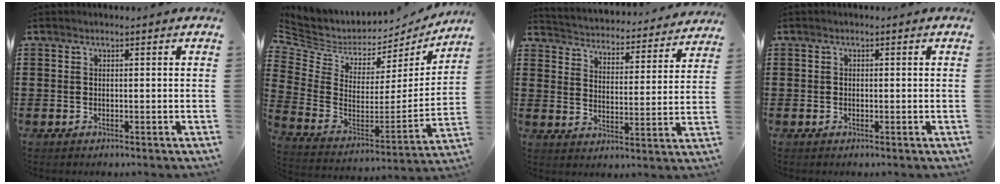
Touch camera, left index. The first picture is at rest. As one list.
[{"total": 4.1, "force": [3.2, 2.4, 0.7], "torque": [-0.043, -0.041, 0.054]}, {"total": 3.3, "force": [3.2, 0.0, -0.4], "torque": [-0.016, -0.034, 0.048]}, {"total": 0.5, "force": [-0.3, 0.5, 0.0], "torque": [-0.002, 0.001, -0.006]}]